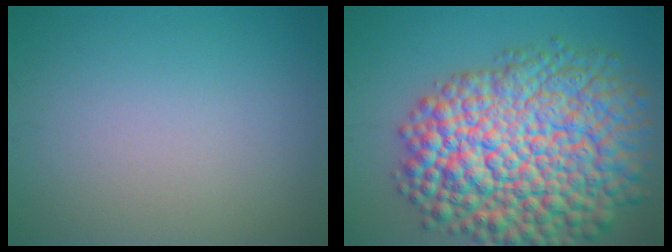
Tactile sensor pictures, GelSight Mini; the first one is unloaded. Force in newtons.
{"total": 15.8, "press": 15.8, "slide": 0.6}